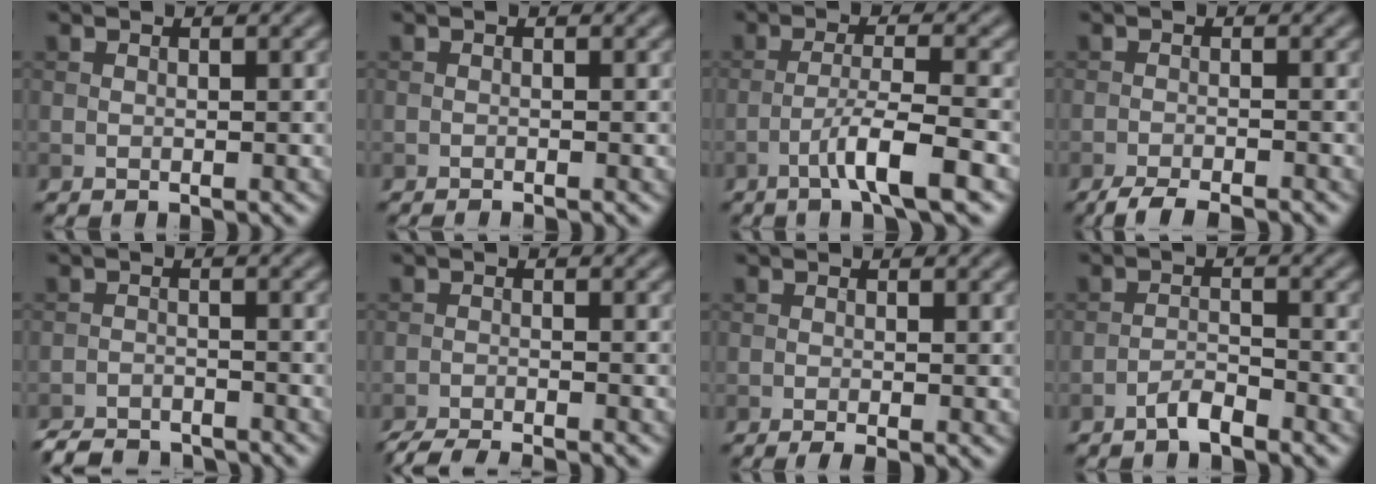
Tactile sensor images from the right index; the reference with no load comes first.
{"total": 0.7, "force": [-0.6, 0.1, 0.4], "torque": [-0.001, 0.001, -0.012]}
{"total": 5.1, "force": [-2.8, 0.5, 4.2], "torque": [-0.071, 0.008, -0.054]}
{"total": 3.4, "force": [-2.9, 0.4, 1.7], "torque": [-0.027, -0.003, -0.056]}
{"total": 4.1, "force": [-4.0, 0.9, 0.8], "torque": [-0.010, -0.010, -0.073]}
{"total": 4.3, "force": [-3.9, 0.4, 1.7], "torque": [-0.030, -0.015, -0.071]}
{"total": 1.5, "force": [-0.6, 0.3, 1.4], "torque": [-0.023, -0.005, -0.012]}
{"total": 2.1, "force": [-1.7, 0.4, 1.1], "torque": [-0.020, 0.007, -0.035]}